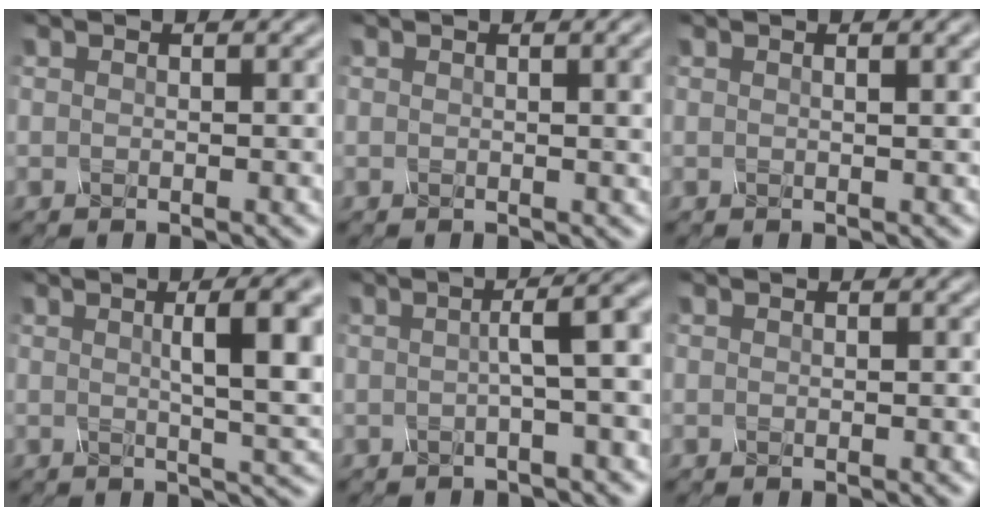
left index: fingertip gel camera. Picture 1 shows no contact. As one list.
[{"total": 3.4, "force": [0.7, 1.2, 3.1], "torque": [-0.024, 0.010, 0.008]}, {"total": 2.5, "force": [0.9, 0.9, 2.1], "torque": [-0.017, 0.006, 0.002]}, {"total": 8.6, "force": [1.8, 2.2, 8.2], "torque": [-0.082, 0.013, 0.024]}, {"total": 4.6, "force": [0.3, 1.1, 4.4], "torque": [-0.050, 0.017, -0.005]}, {"total": 0.0}]